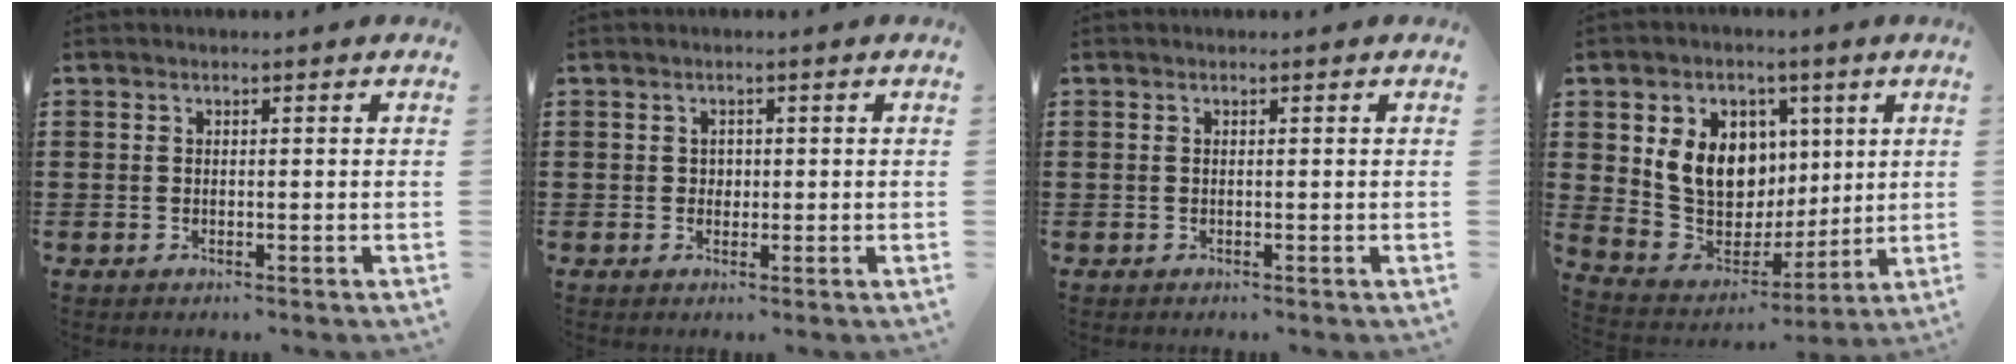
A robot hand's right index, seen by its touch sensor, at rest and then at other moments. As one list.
[{"total": 1.1, "force": [0.2, 1.0, 0.3], "torque": [-0.009, 0.006, 0.003]}, {"total": 0.0}, {"total": 11.3, "force": [3.1, 9.3, 5.6], "torque": [-0.136, -0.002, 0.062]}]